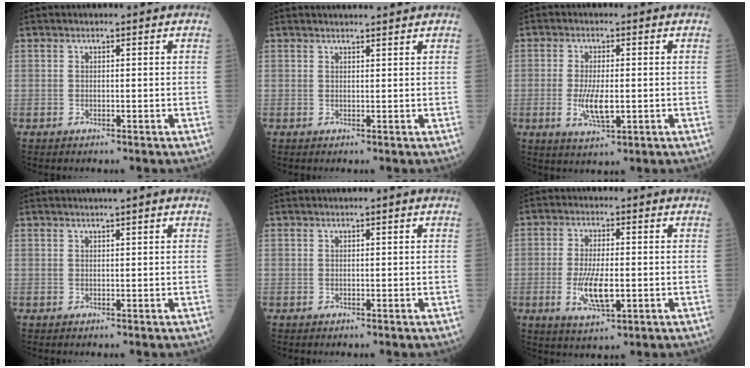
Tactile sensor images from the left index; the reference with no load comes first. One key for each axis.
{"total": 3.7, "fx": 3.5, "fy": -0.1, "fz": 1.1, "tx": -0.013, "ty": 0.014, "tz": 0.045}
{"total": 5.2, "fx": -1.0, "fy": 1.6, "fz": 4.9, "tx": -0.104, "ty": -0.010, "tz": -0.014}
{"total": 1.9, "fx": 1.4, "fy": -0.2, "fz": 1.3, "tx": -0.015, "ty": 0.014, "tz": 0.025}
{"total": 0.0}
{"total": 6.8, "fx": -1.6, "fy": 2.0, "fz": 6.3, "tx": -0.130, "ty": -0.012, "tz": -0.024}